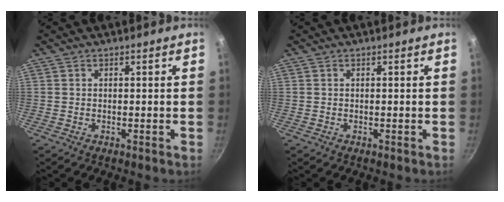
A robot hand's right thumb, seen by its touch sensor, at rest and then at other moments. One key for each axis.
{"total": 0.0}